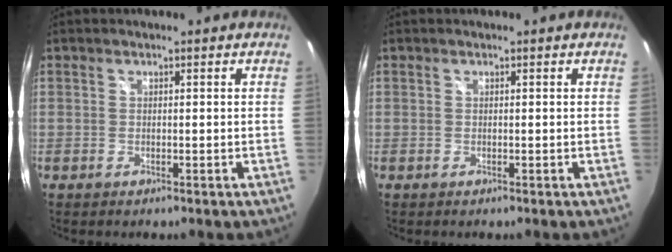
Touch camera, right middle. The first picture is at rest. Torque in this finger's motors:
{"motor_torque": [-0.05, 0.05, -0.01, -0.01]}